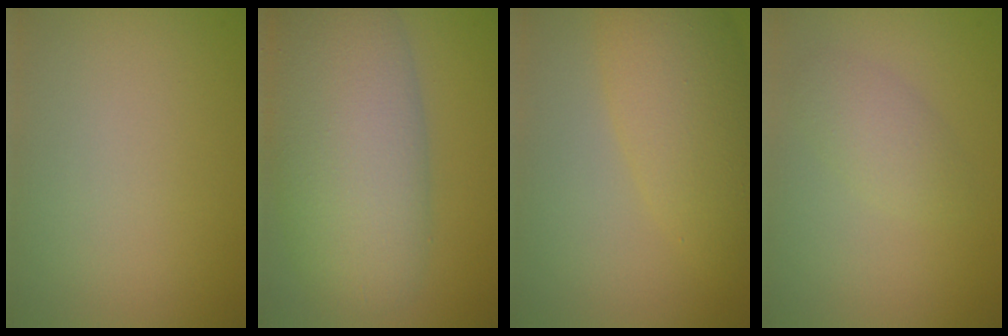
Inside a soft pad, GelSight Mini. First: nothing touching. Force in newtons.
{"total": 11.2, "press": 11.2, "slide": 0.6}
{"total": 5.8, "press": 5.8, "slide": 0.2}
{"total": 2.1, "press": 2.1, "slide": 0.1}